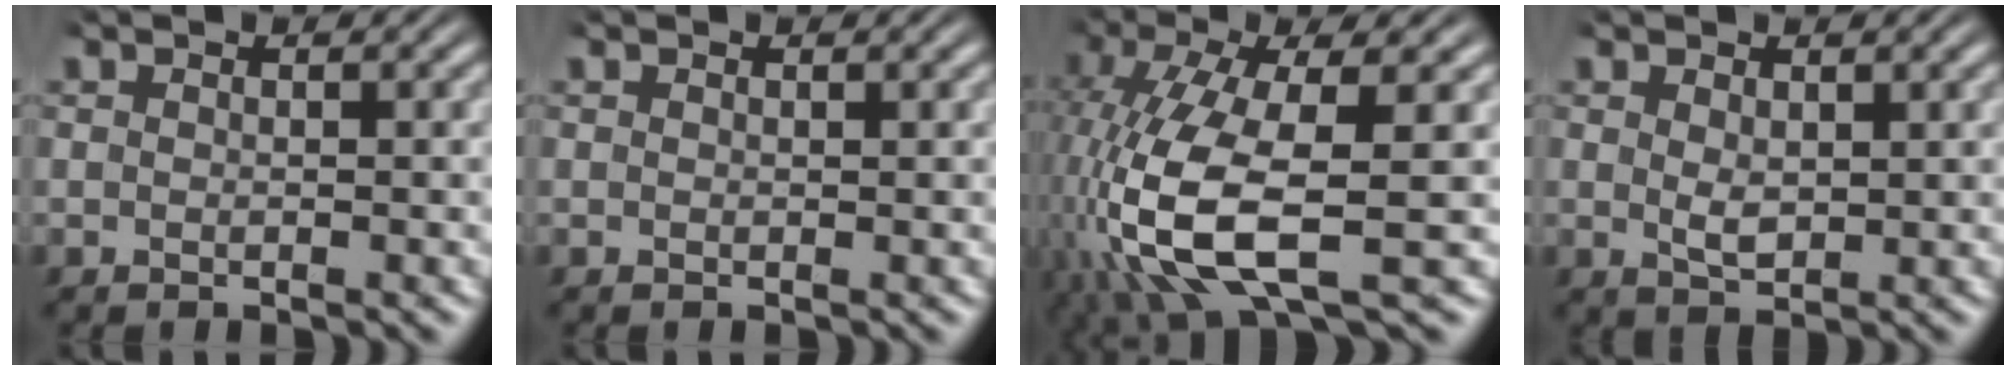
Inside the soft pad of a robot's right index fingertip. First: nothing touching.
{"total": 0.0}
{"total": 9.9, "force": [-1.8, 5.1, 8.3], "torque": [-0.207, -0.055, 0.009]}
{"total": 1.5, "force": [0.3, 0.8, 1.3], "torque": [-0.027, -0.016, 0.021]}